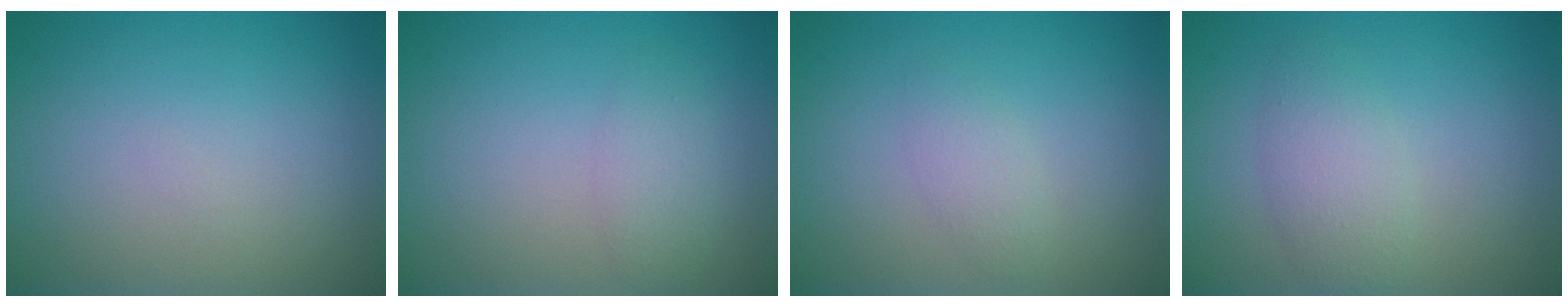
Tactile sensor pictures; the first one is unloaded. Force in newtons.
{"total": 1.7, "press": 1.7, "slide": 0.1}
{"total": 1.5, "press": 1.5, "slide": 0.1}
{"total": 2.7, "press": 2.7, "slide": 0.1}